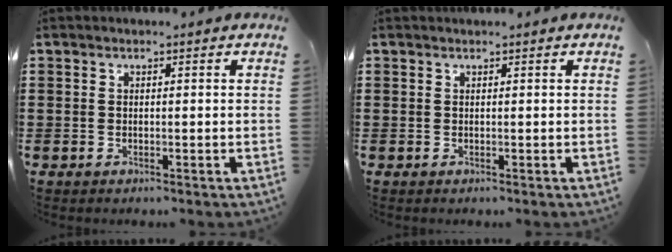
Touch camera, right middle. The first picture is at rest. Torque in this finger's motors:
{"motor_torque": [-0.09, 0.11, -0.04, -0.01]}